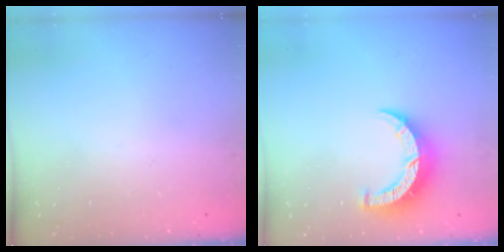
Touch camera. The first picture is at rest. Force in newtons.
{"total": 8.0, "press": 8.0, "slide": 0.3}